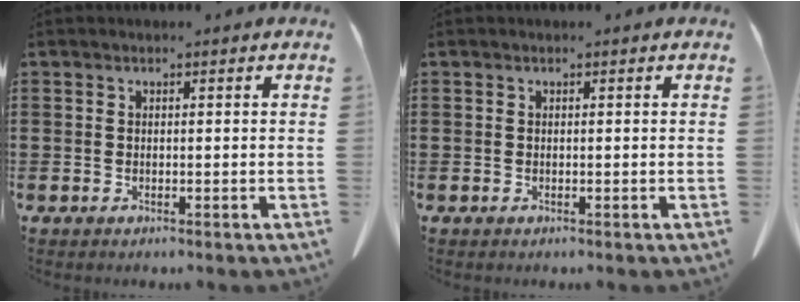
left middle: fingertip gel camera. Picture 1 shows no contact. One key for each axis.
{"total": 0.0}